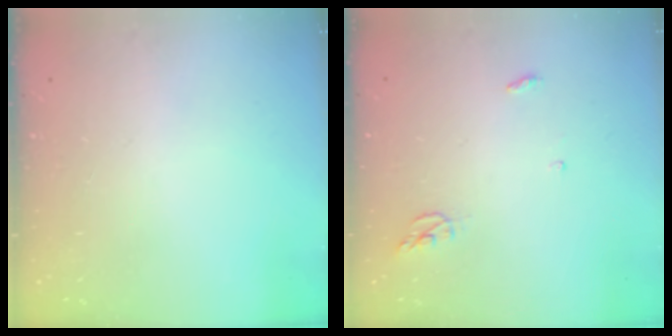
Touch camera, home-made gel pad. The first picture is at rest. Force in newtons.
{"total": 4.3, "press": 4.3, "slide": 0.3}